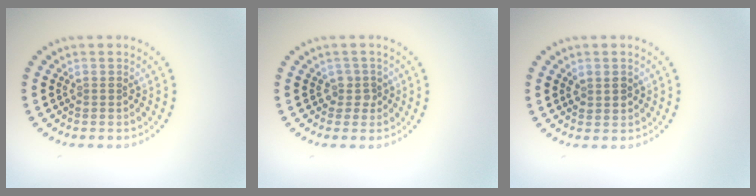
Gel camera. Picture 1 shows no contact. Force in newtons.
{"total": 1.2, "press": 1.0, "slide": 0.6}
{"total": 1.6, "press": 1.5, "slide": 0.5}